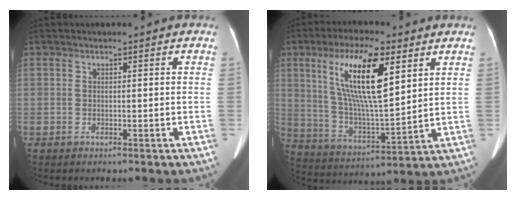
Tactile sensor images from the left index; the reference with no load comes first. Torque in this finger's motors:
{"motor_torque": [1.82, -0.32, 1.05, 0.21]}